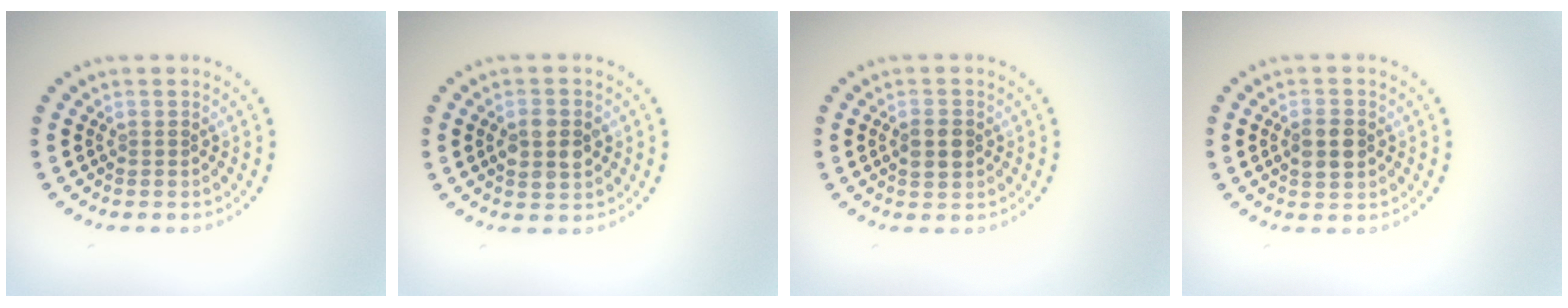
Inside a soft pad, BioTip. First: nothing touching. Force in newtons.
{"total": 3.6, "press": 3.6, "slide": 0.1}
{"total": 2.6, "press": 2.6, "slide": 0.1}
{"total": 2.4, "press": 2.4, "slide": 0.1}